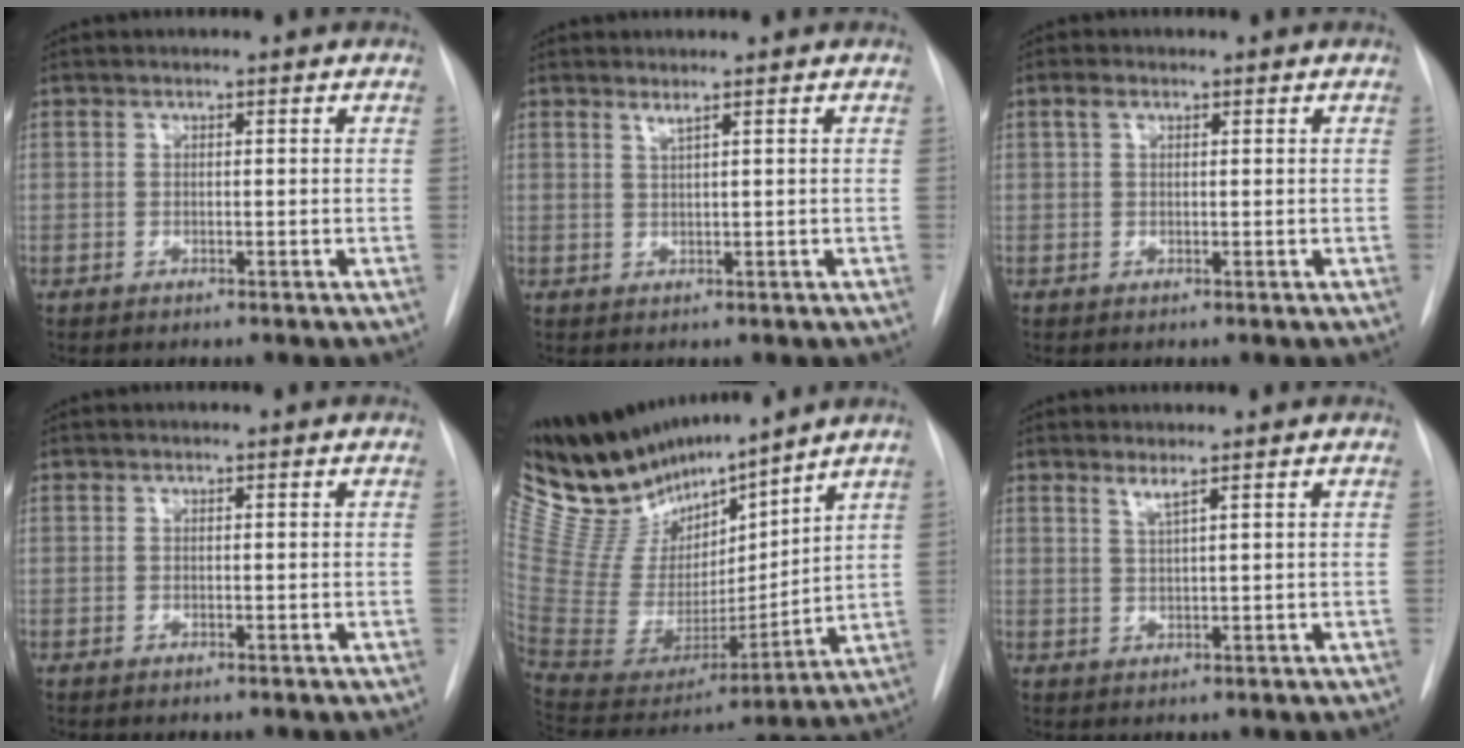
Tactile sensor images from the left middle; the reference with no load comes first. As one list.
[{"total": 1.1, "force": [0.9, -0.4, 0.6], "torque": [-0.021, -0.012, 0.018]}, {"total": 1.5, "force": [0.8, 0.7, 1.0], "torque": [-0.025, 0.012, 0.016]}, {"total": 0.0}, {"total": 21.6, "force": [18.9, 4.5, 9.3], "torque": [-0.178, -0.006, 0.362]}, {"total": 1.6, "force": [1.2, -0.5, 1.0], "torque": [-0.023, -0.013, 0.024]}]